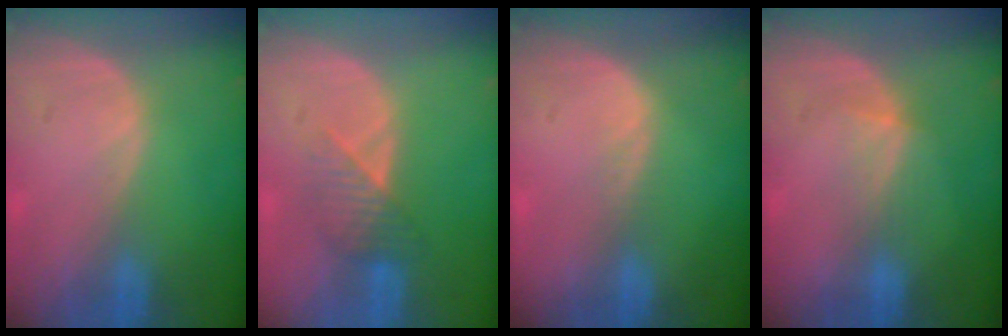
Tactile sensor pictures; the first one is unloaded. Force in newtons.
{"total": 3.8, "press": 3.4, "slide": 1.5}
{"total": 1.1, "press": 0.7, "slide": 0.9}
{"total": 2.7, "press": 2.4, "slide": 1.2}